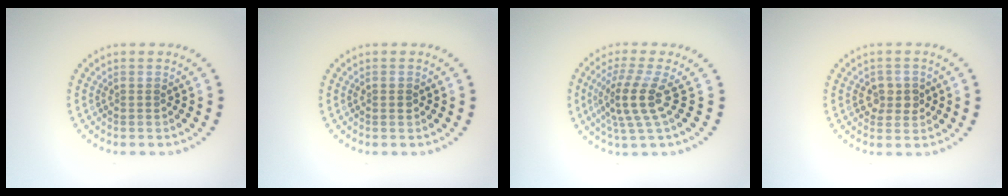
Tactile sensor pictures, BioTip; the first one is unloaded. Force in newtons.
{"total": 0.9, "press": 0.9, "slide": 0.1}
{"total": 3.9, "press": 2.8, "slide": 2.6}
{"total": 2.3, "press": 2.3, "slide": 0.6}